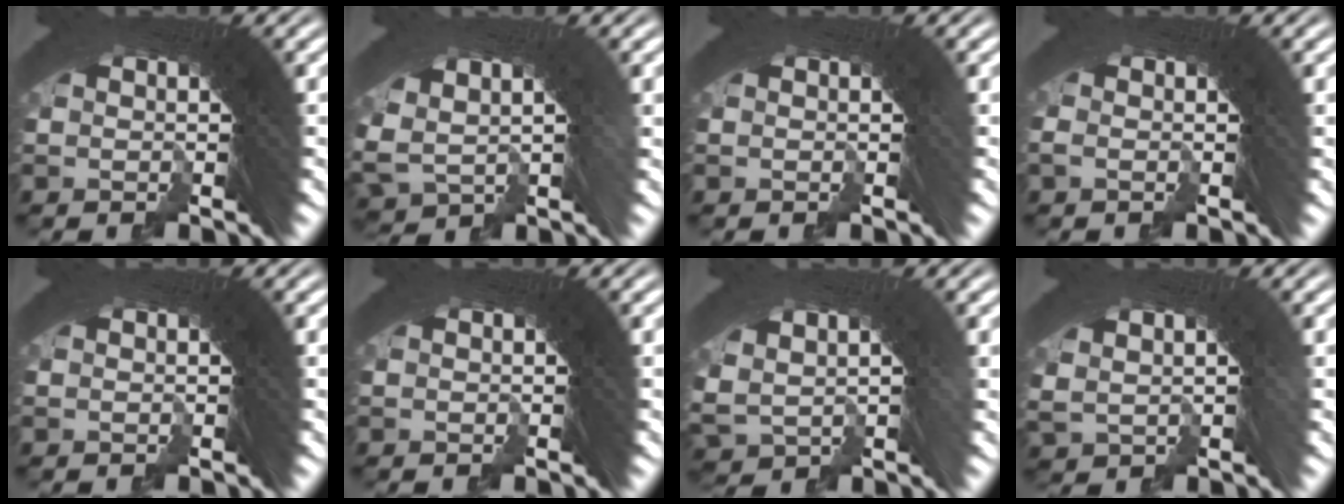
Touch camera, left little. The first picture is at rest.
{"total": 4.0, "force": [1.1, 2.5, 2.9], "torque": [-0.055, 0.004, 0.031]}
{"total": 0.0}
{"total": 0.6, "force": [-0.3, -0.2, 0.4], "torque": [0.000, 0.010, -0.011]}
{"total": 0.0}
{"total": 0.0}
{"total": 2.7, "force": [0.9, 1.6, 2.1], "torque": [-0.035, 0.005, 0.029]}
{"total": 1.5, "force": [0.9, 0.2, 1.1], "torque": [-0.005, 0.013, 0.025]}